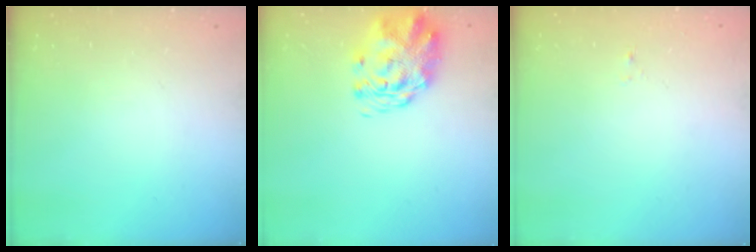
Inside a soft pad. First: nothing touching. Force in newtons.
{"total": 3.3, "press": 3.2, "slide": 1.0}
{"total": 0.0}